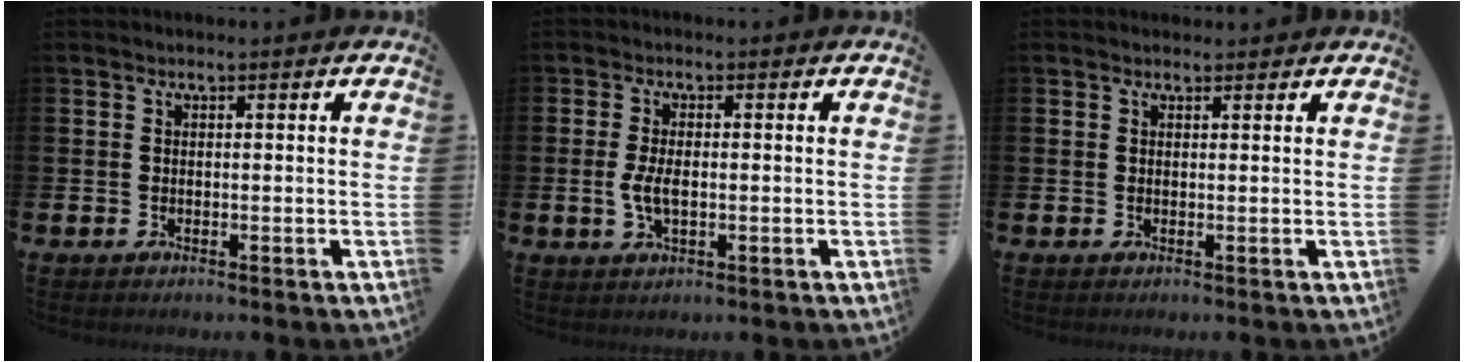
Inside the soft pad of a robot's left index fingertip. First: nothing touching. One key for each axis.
{"total": 3.4, "fx": -0.2, "fy": 1.6, "fz": 3.0, "tx": -0.064, "ty": 0.002, "tz": -0.008}
{"total": 0.7, "fx": 0.6, "fy": 0.3, "fz": 0.1, "tx": 0.006, "ty": 0.000, "tz": 0.009}